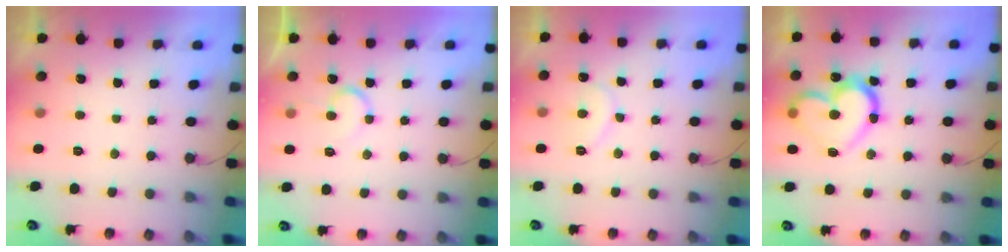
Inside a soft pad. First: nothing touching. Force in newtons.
{"total": 7.4, "press": 7.4, "slide": 0.5}
{"total": 7.0, "press": 7.0, "slide": 0.4}
{"total": 18.8, "press": 18.7, "slide": 2.3}